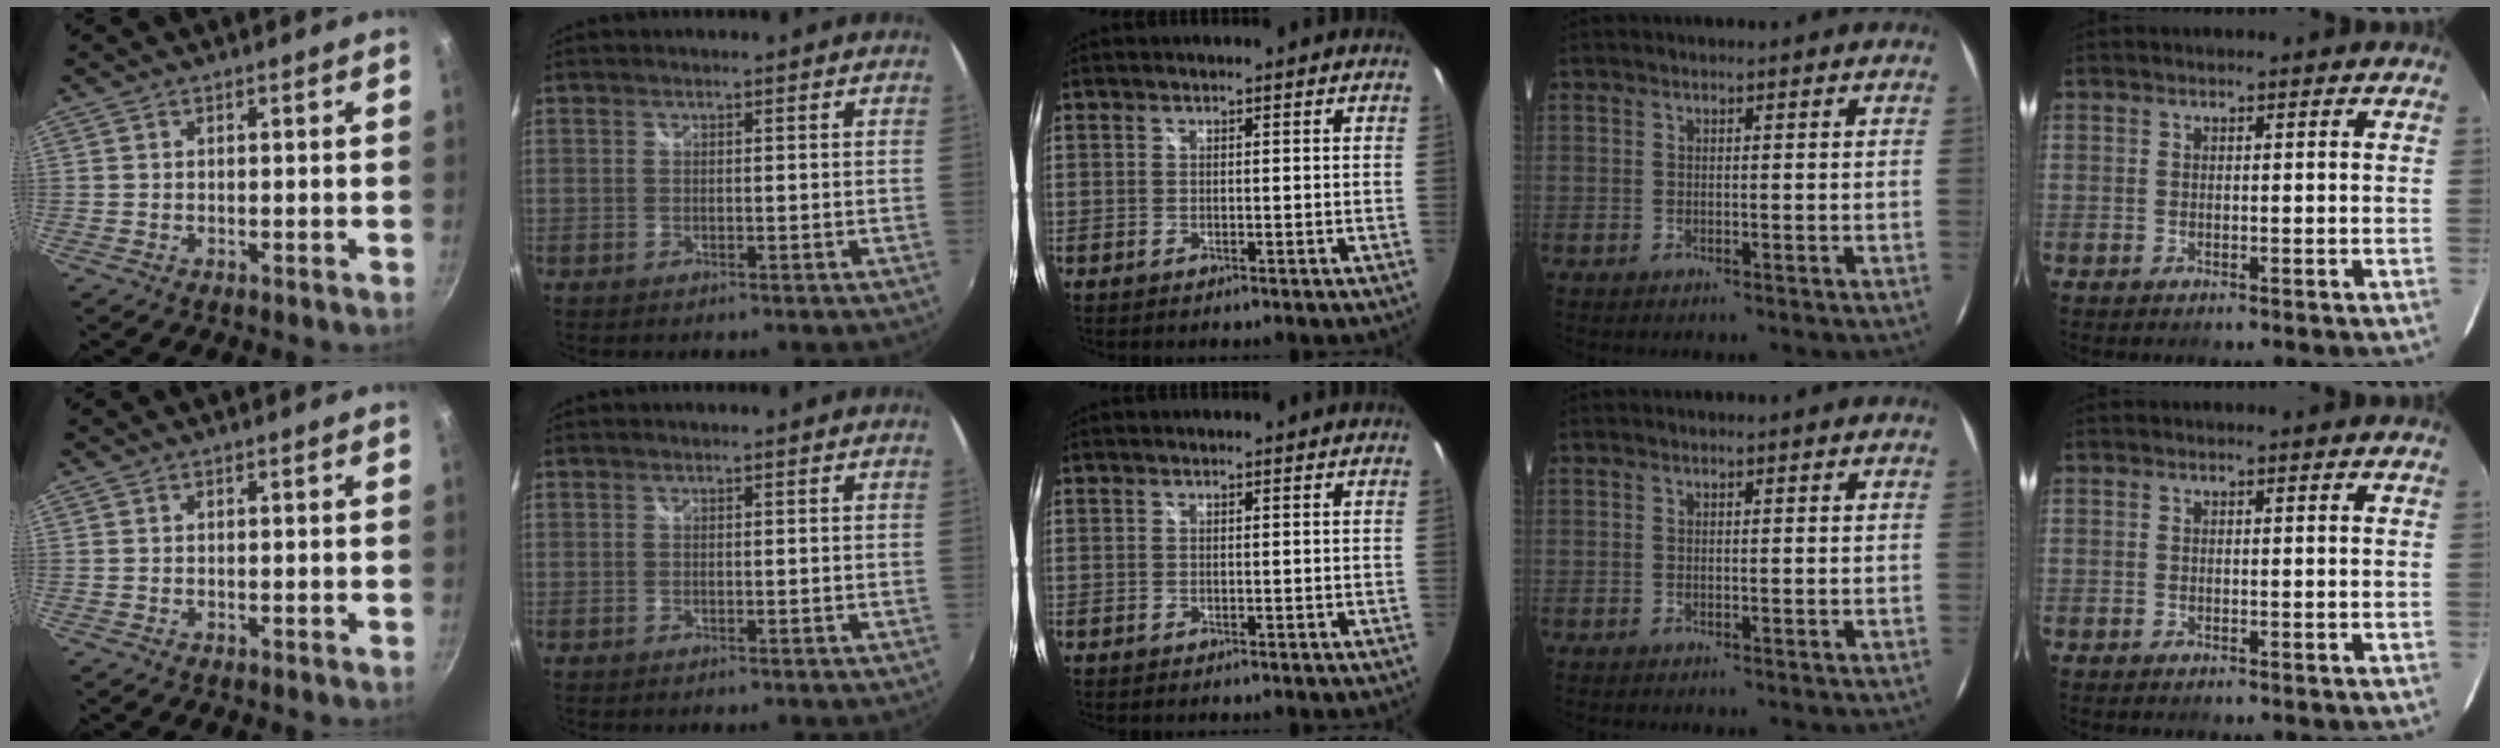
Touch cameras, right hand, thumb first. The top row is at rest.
{}